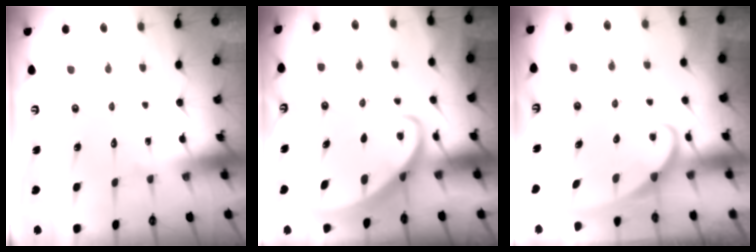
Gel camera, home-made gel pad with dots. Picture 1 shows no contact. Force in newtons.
{"total": 2.9, "press": 2.9, "slide": 0.3}
{"total": 2.5, "press": 2.5, "slide": 0.4}